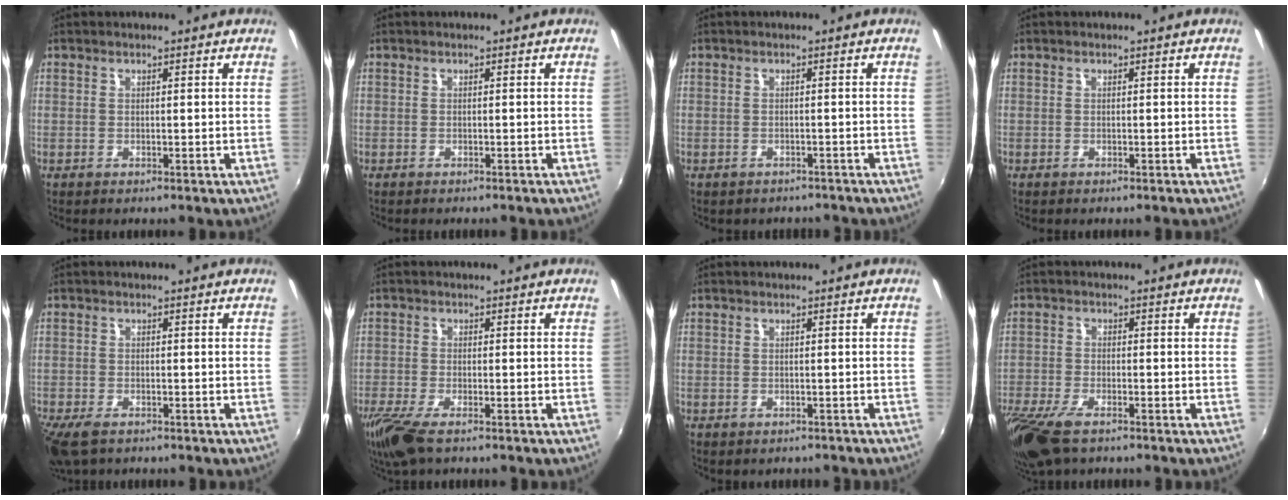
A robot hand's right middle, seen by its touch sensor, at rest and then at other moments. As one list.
[{"total": 1.0, "force": [-0.9, 0.1, 0.4], "torque": [-0.007, -0.006, -0.013]}, {"total": 3.9, "force": [-3.4, 1.7, 1.0], "torque": [-0.021, -0.014, -0.041]}, {"total": 0.7, "force": [-0.6, 0.1, 0.3], "torque": [-0.005, -0.001, -0.008]}, {"total": 5.6, "force": [-4.0, 2.3, 3.2], "torque": [-0.083, -0.024, -0.076]}, {"total": 7.3, "force": [-5.1, 1.7, 5.0], "torque": [-0.123, -0.030, -0.100]}, {"total": 1.6, "force": [-1.2, 0.9, 0.5], "torque": [-0.013, -0.007, -0.013]}, {"total": 11.6, "force": [-7.9, 4.2, 7.3], "torque": [-0.181, -0.049, -0.152]}]